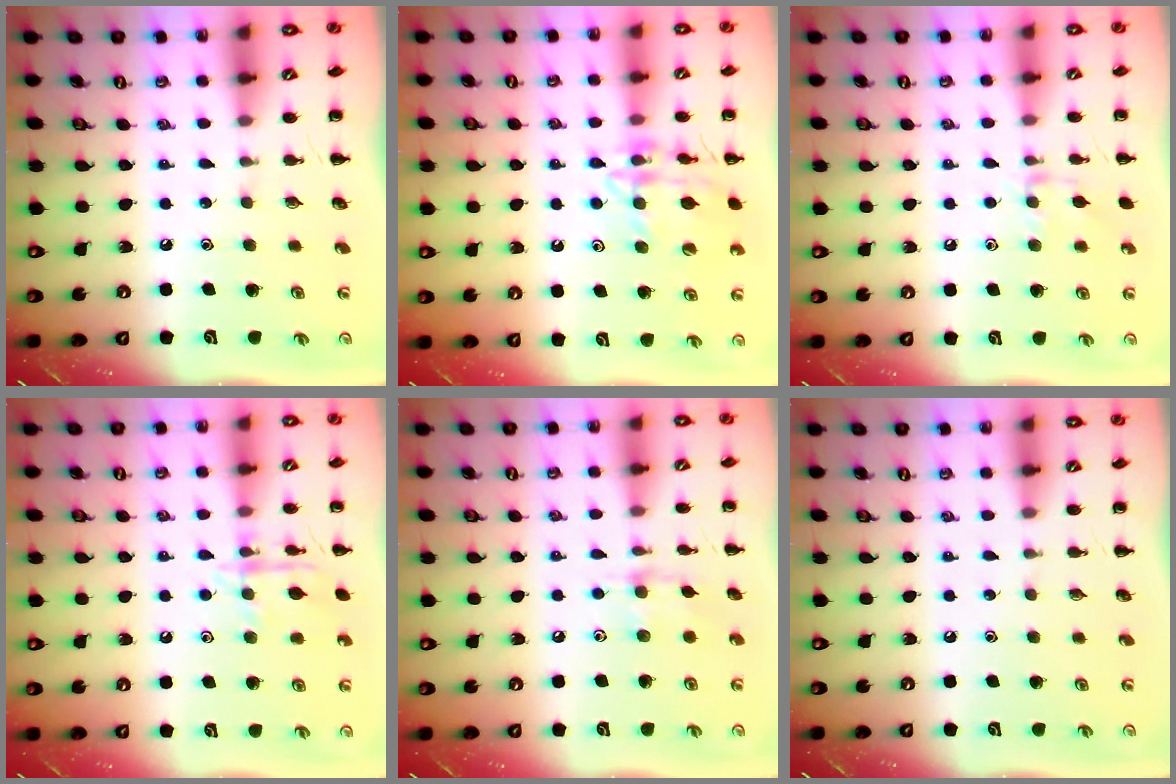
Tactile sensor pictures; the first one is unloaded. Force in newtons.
{"total": 14.8, "press": 14.7, "slide": 1.2}
{"total": 7.1, "press": 7.0, "slide": 1.1}
{"total": 11.7, "press": 11.7, "slide": 0.6}
{"total": 6.0, "press": 6.0, "slide": 0.5}
{"total": 0.0}